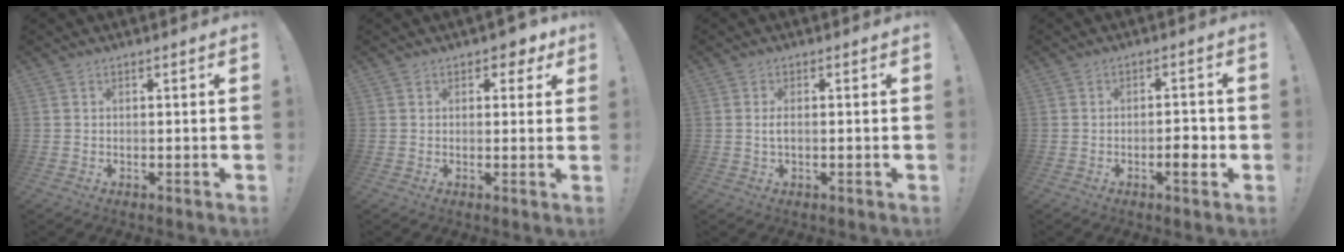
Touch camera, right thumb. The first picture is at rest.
{"total": 3.7, "force": [2.1, 2.6, 1.7], "torque": [-0.006, -0.010, 0.031]}
{"total": 2.1, "force": [-0.2, 0.5, 2.0], "torque": [-0.029, 0.000, -0.005]}
{"total": 5.1, "force": [-1.7, 2.0, 4.3], "torque": [-0.052, 0.002, -0.029]}